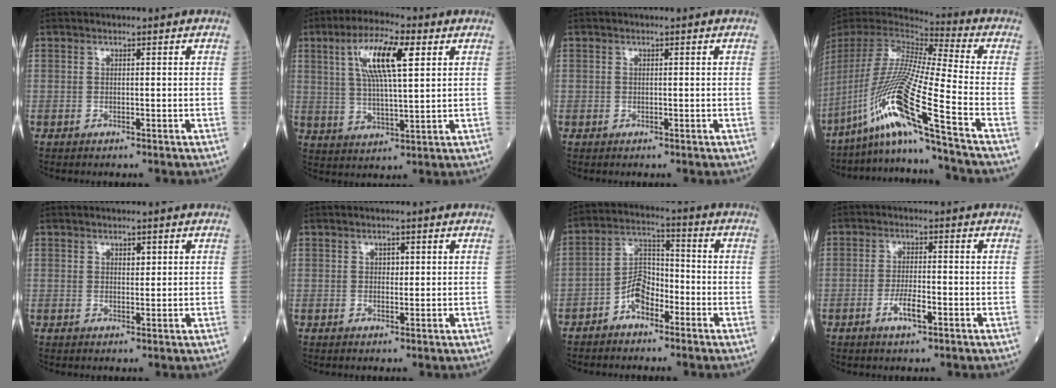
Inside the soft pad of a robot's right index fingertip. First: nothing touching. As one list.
[{"total": 11.2, "force": [4.1, 2.2, 10.2], "torque": [-0.193, 0.013, 0.075]}, {"total": 0.0}, {"total": 20.6, "force": [-11.6, -3.0, 16.7], "torque": [-0.359, -0.038, -0.223]}, {"total": 1.3, "force": [0.6, 0.7, 0.9], "torque": [-0.012, -0.002, 0.010]}, {"total": 1.2, "force": [0.4, 0.8, 0.8], "torque": [-0.009, -0.001, 0.005]}, {"total": 6.1, "force": [-3.4, 3.3, 3.9], "torque": [-0.075, 0.018, -0.070]}, {"total": 3.7, "force": [-1.7, 0.8, 3.2], "torque": [-0.063, 0.000, -0.031]}]